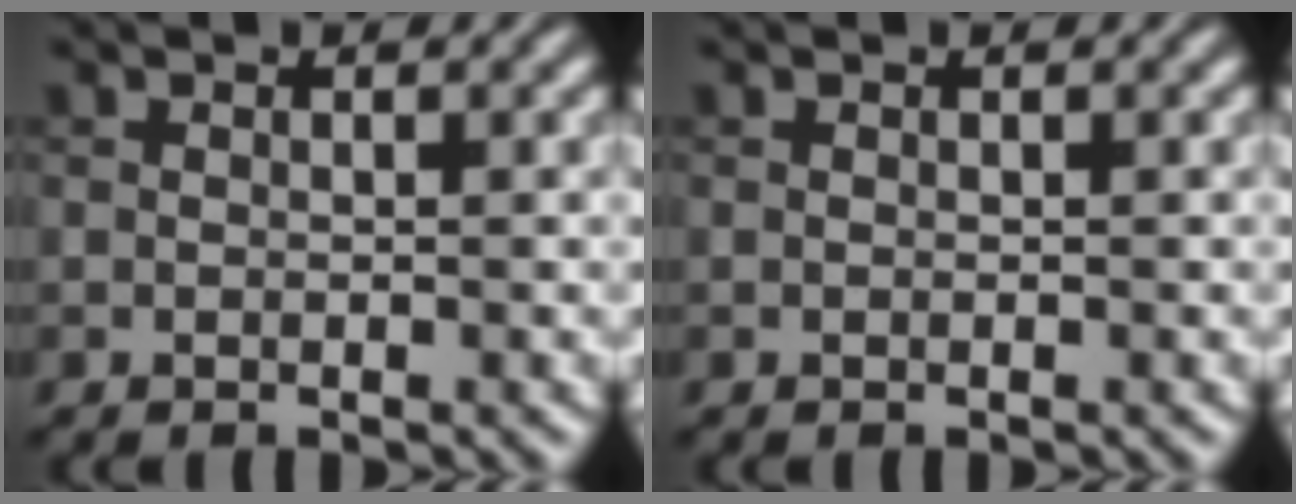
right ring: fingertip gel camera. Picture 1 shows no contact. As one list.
[{"total": 0.0}]